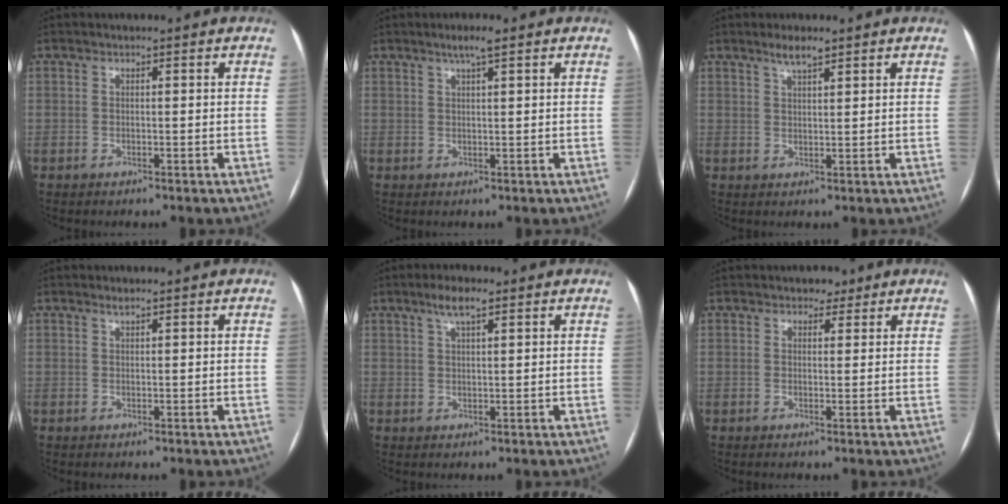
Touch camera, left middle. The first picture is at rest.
{"total": 2.5, "force": [1.6, 0.0, 2.0], "torque": [-0.040, 0.004, 0.030]}
{"total": 2.8, "force": [2.2, 0.4, 1.7], "torque": [-0.037, 0.003, 0.041]}
{"total": 0.6, "force": [0.5, 0.0, 0.3], "torque": [-0.010, 0.001, 0.013]}
{"total": 3.6, "force": [2.3, 0.6, 2.7], "torque": [-0.055, 0.009, 0.044]}
{"total": 2.2, "force": [1.6, 1.3, 0.7], "torque": [-0.007, 0.004, 0.020]}